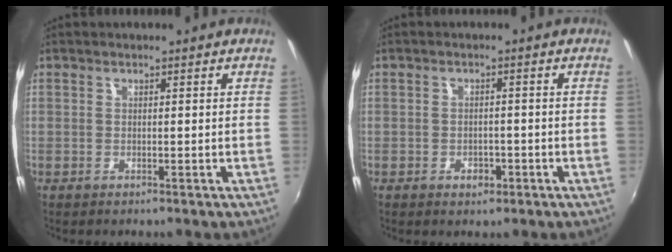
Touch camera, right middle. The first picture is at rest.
{"total": 2.5, "force": [-1.3, 1.8, 1.1], "torque": [-0.019, 0.000, -0.017]}